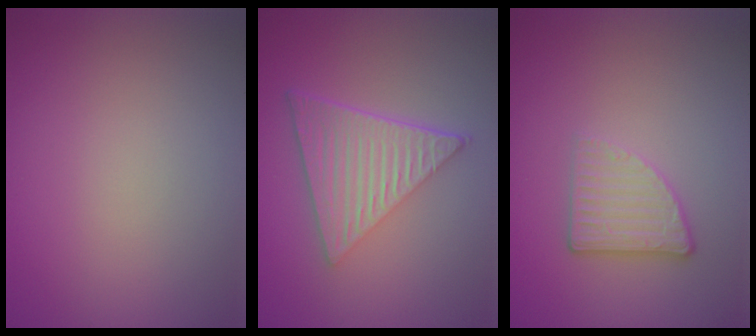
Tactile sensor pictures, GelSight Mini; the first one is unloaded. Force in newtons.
{"total": 6.9, "press": 4.5, "slide": 5.3}
{"total": 2.7, "press": 2.3, "slide": 1.4}